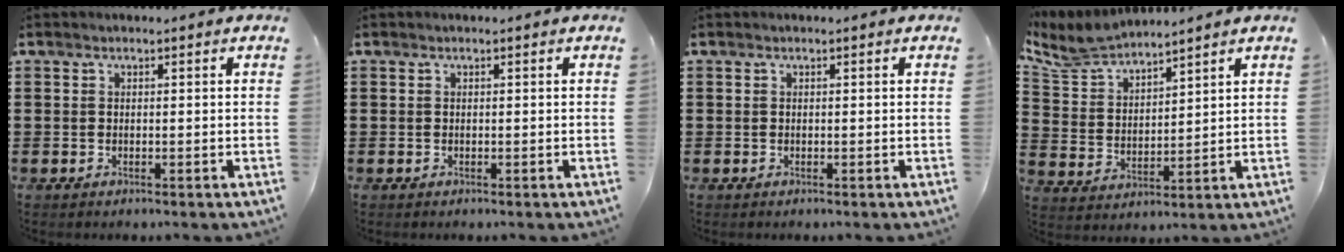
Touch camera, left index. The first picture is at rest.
{"total": 0.0}
{"total": 0.0}
{"total": 6.4, "force": [6.1, 1.3, 1.5], "torque": [-0.060, -0.026, 0.110]}